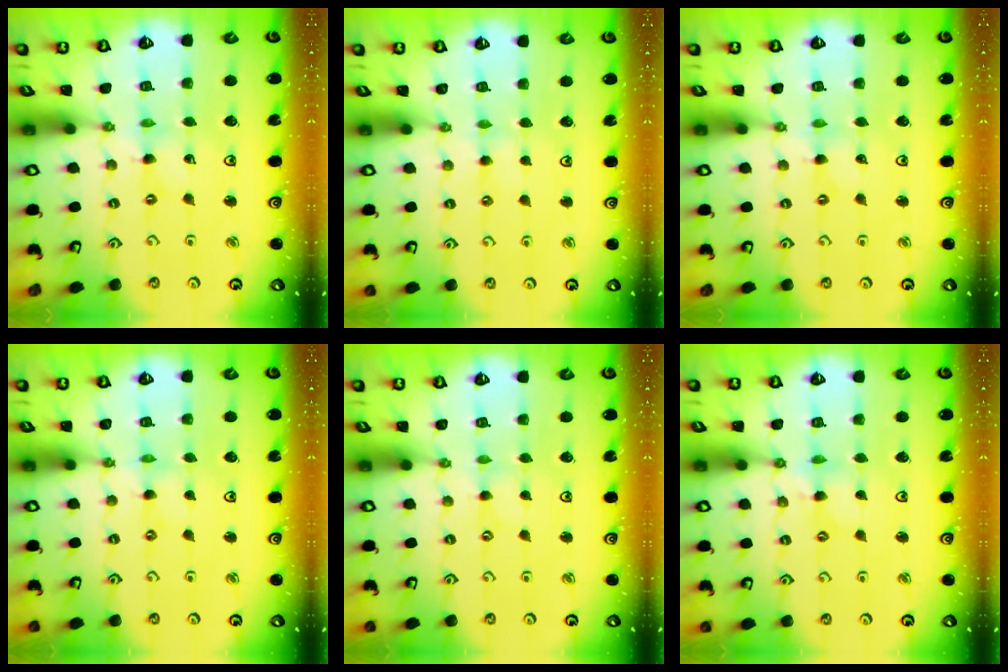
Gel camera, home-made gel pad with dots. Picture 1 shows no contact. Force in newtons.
{"total": 1.9, "press": 1.9, "slide": 0.3}
{"total": 0.0}
{"total": 0.0}
{"total": 0.0}
{"total": 3.0, "press": 3.0, "slide": 0.4}